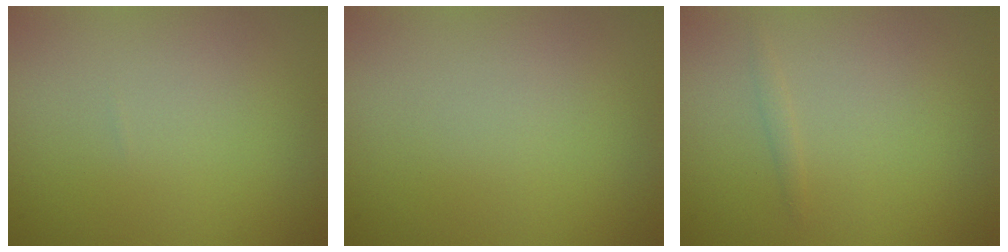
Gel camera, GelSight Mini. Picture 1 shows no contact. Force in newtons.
{"total": 0.0}
{"total": 0.5, "press": 0.5, "slide": 0.0}